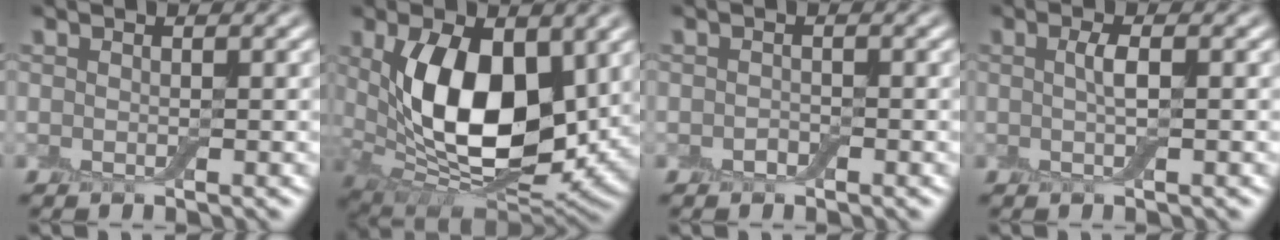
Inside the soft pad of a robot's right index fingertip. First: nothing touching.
{"total": 11.1, "force": [2.0, 6.2, 8.9], "torque": [-0.154, -0.011, 0.042]}
{"total": 0.6, "force": [-0.4, 0.5, -0.1], "torque": [0.001, 0.003, -0.006]}
{"total": 1.3, "force": [0.1, 0.3, 1.3], "torque": [-0.026, 0.002, 0.002]}